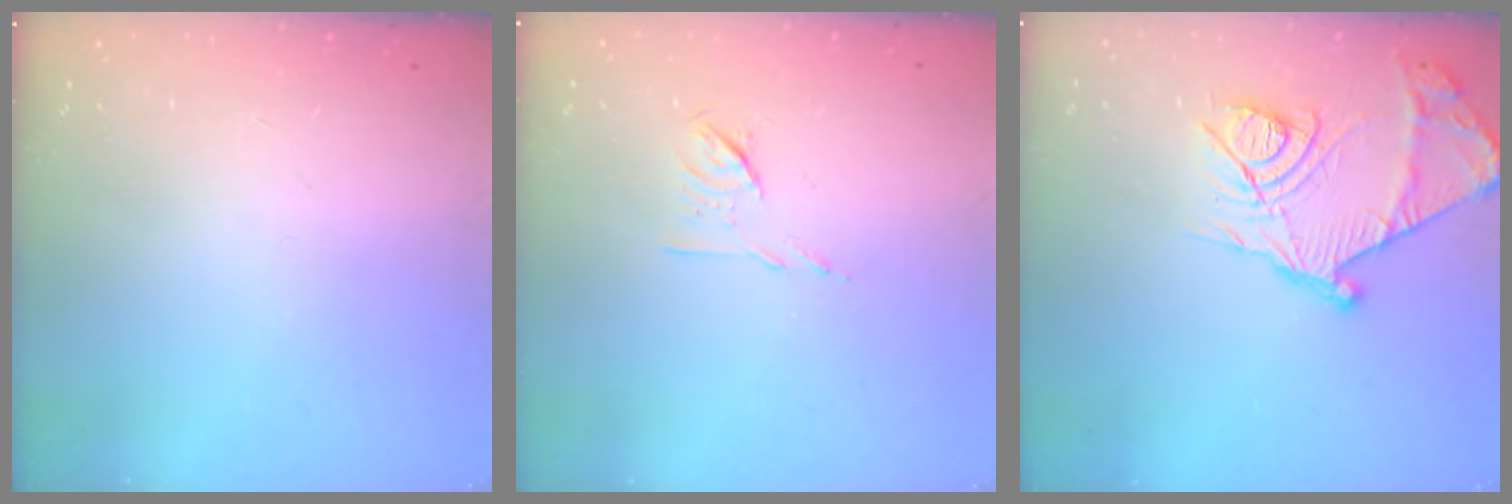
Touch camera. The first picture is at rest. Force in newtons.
{"total": 6.4, "press": 6.3, "slide": 1.2}
{"total": 18.9, "press": 18.8, "slide": 1.6}